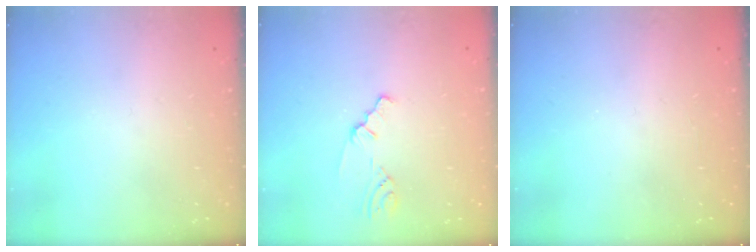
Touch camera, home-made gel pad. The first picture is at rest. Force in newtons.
{"total": 0.8, "press": 0.8, "slide": 0.1}
{"total": 0.0}